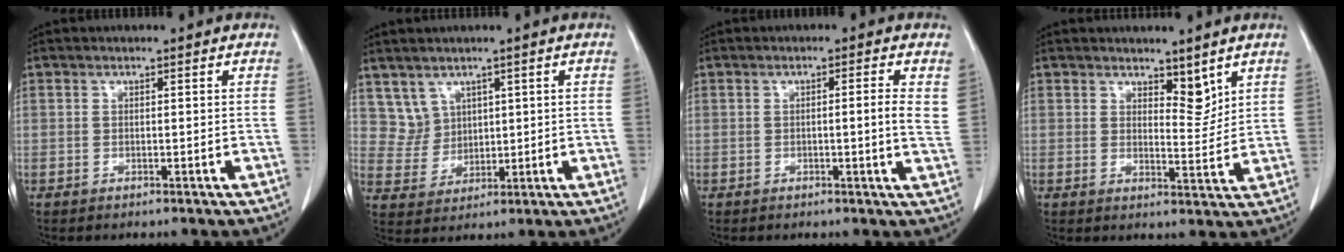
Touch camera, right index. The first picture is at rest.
{"total": 4.8, "force": [2.8, 3.8, 0.0], "torque": [-0.002, 0.009, 0.065]}
{"total": 3.4, "force": [0.5, -0.2, 3.3], "torque": [-0.045, 0.001, 0.004]}
{"total": 4.0, "force": [3.0, 1.5, 2.0], "torque": [-0.027, -0.010, 0.052]}